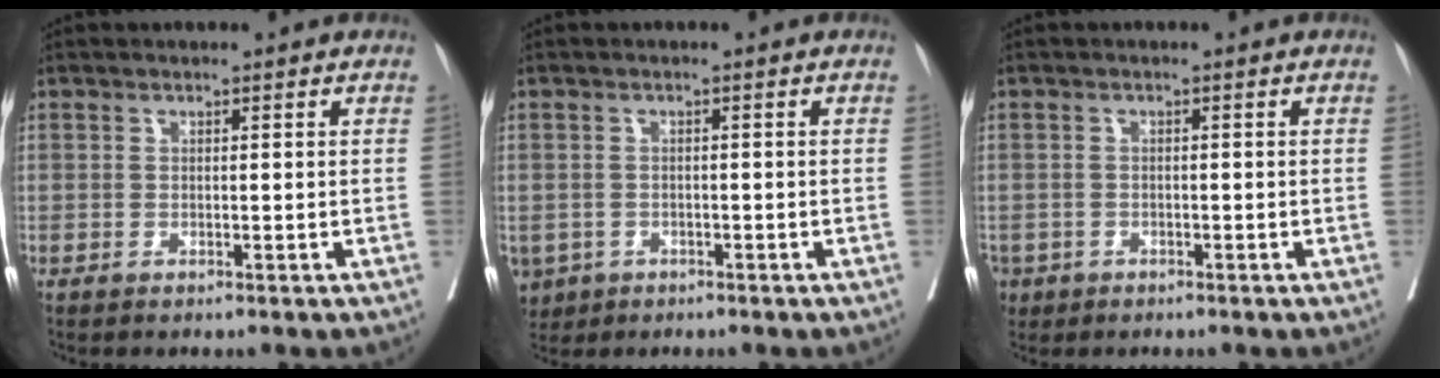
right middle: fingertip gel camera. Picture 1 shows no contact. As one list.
[{"total": 5.2, "force": [-2.7, 4.2, 1.4], "torque": [-0.030, 0.001, -0.040]}, {"total": 3.4, "force": [-2.1, 2.6, 0.7], "torque": [-0.016, 0.001, -0.035]}]